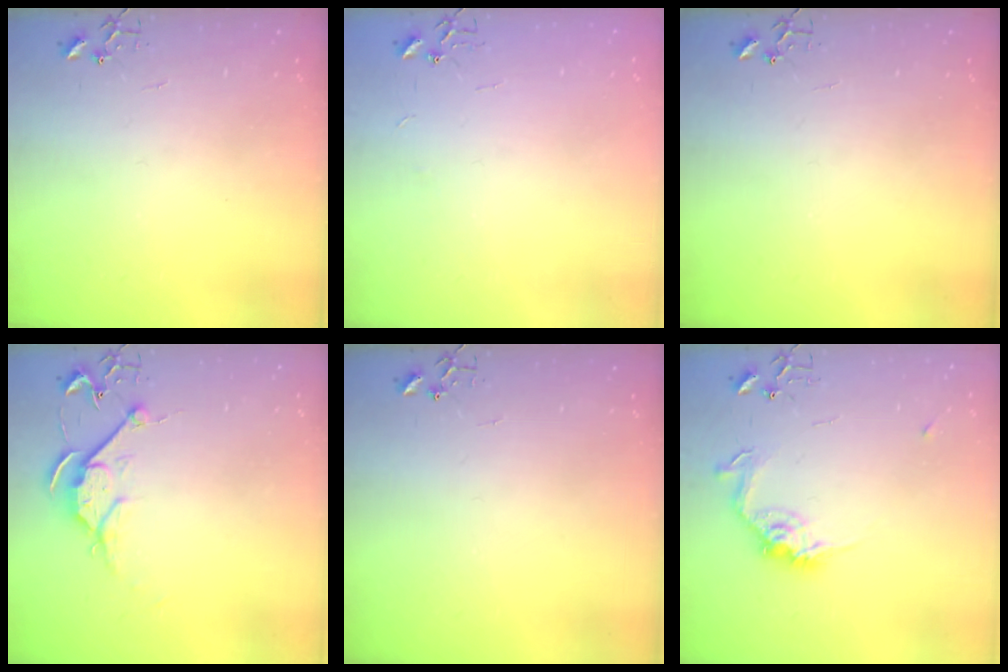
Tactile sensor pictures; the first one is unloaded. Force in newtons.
{"total": 2.4, "press": 2.4, "slide": 0.3}
{"total": 0.0}
{"total": 7.9, "press": 7.8, "slide": 0.9}
{"total": 0.0}
{"total": 10.9, "press": 10.9, "slide": 0.5}